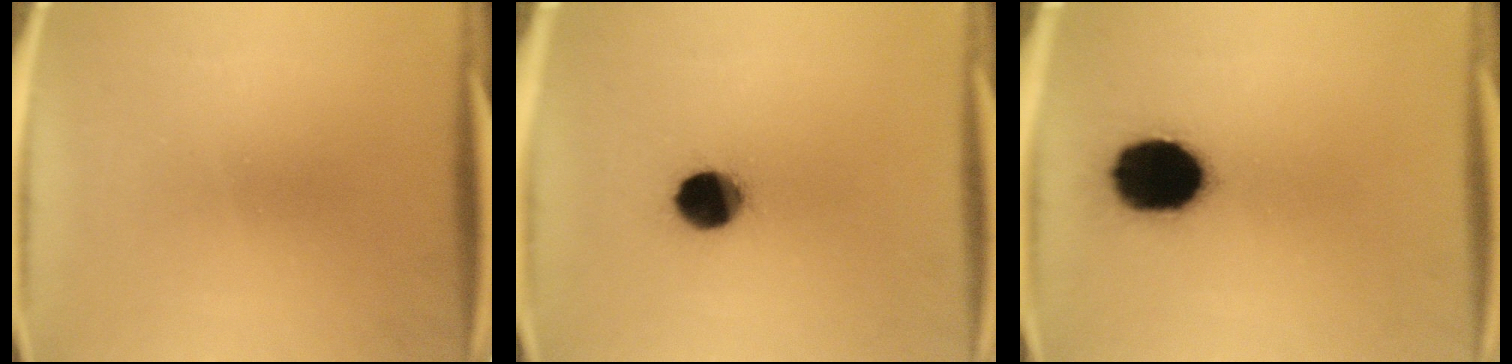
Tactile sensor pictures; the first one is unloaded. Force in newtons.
{"total": 10.1}
{"total": 17.2}